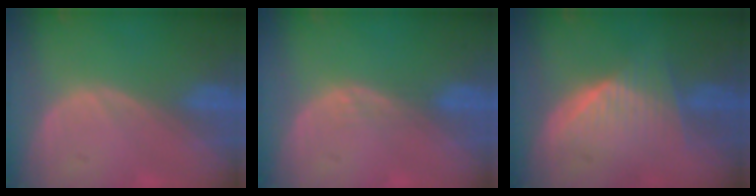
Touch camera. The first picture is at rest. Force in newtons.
{"total": 1.1, "press": 1.1, "slide": 0.1}
{"total": 6.5, "press": 6.2, "slide": 1.8}